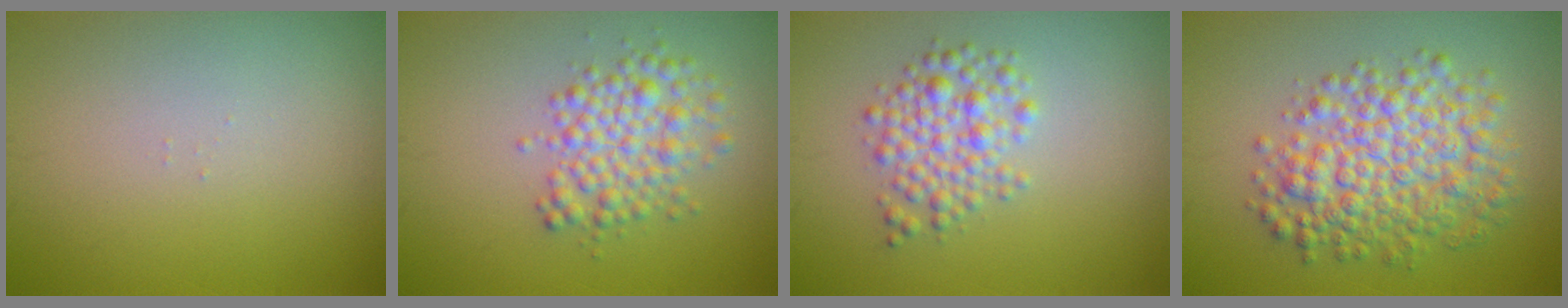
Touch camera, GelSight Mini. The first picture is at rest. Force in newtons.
{"total": 3.8, "press": 3.8, "slide": 0.0}
{"total": 3.4, "press": 3.4, "slide": 0.1}
{"total": 6.7, "press": 6.7, "slide": 0.1}